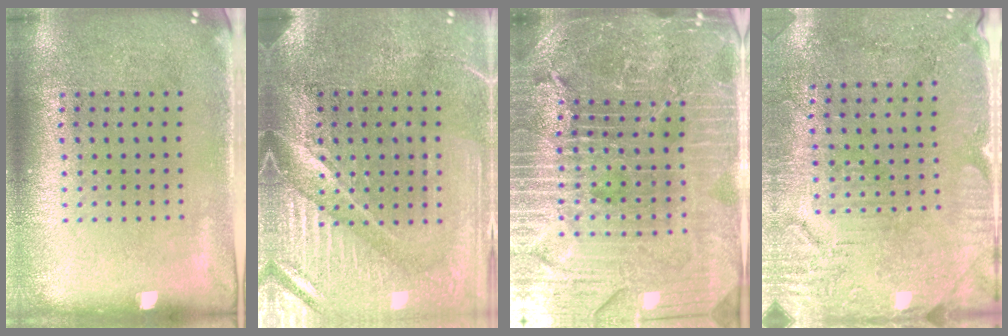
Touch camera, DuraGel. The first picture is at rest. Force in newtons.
{"total": 4.2, "press": 3.8, "slide": 1.7}
{"total": 5.8, "press": 5.1, "slide": 2.6}
{"total": 3.0, "press": 2.7, "slide": 1.2}